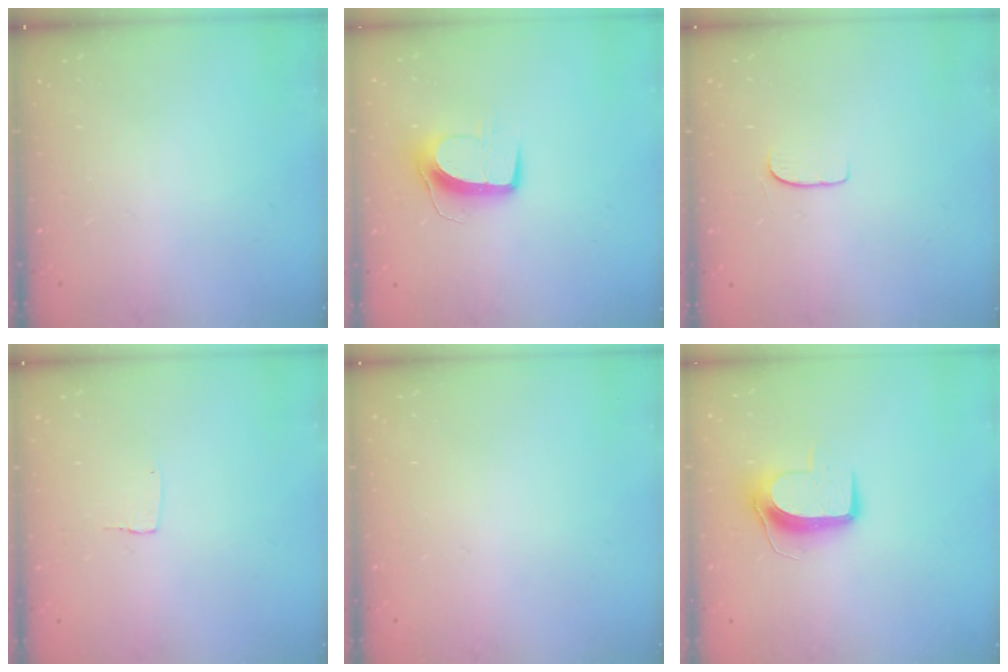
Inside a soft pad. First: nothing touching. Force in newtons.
{"total": 10.1, "press": 10.1, "slide": 0.1}
{"total": 4.8, "press": 4.7, "slide": 0.6}
{"total": 3.3, "press": 3.3, "slide": 0.1}
{"total": 0.0}
{"total": 9.2, "press": 9.2, "slide": 0.3}